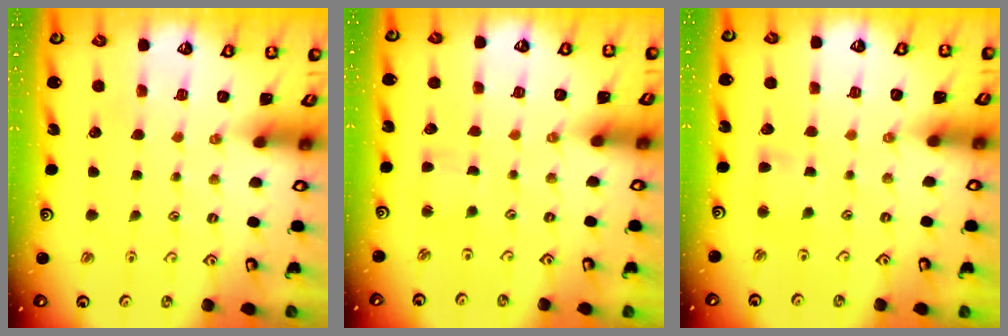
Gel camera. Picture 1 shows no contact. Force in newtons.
{"total": 2.4, "press": 2.4, "slide": 0.4}
{"total": 3.1, "press": 3.1, "slide": 0.5}